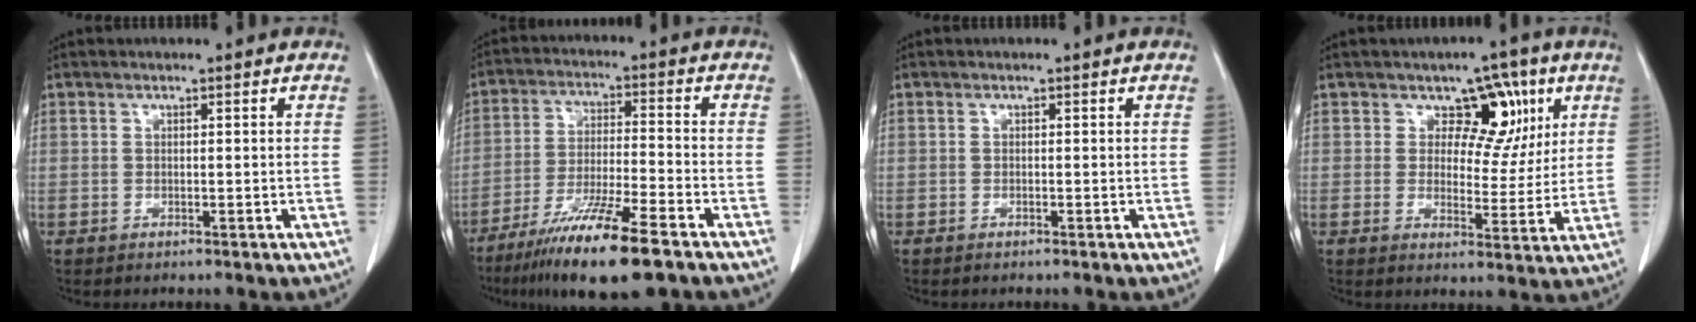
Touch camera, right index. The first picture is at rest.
{"total": 13.4, "force": [-8.8, 0.5, 10.1], "torque": [-0.189, -0.037, -0.156]}
{"total": 0.0}
{"total": 7.3, "force": [3.4, 5.1, 4.0], "torque": [-0.030, 0.007, 0.047]}